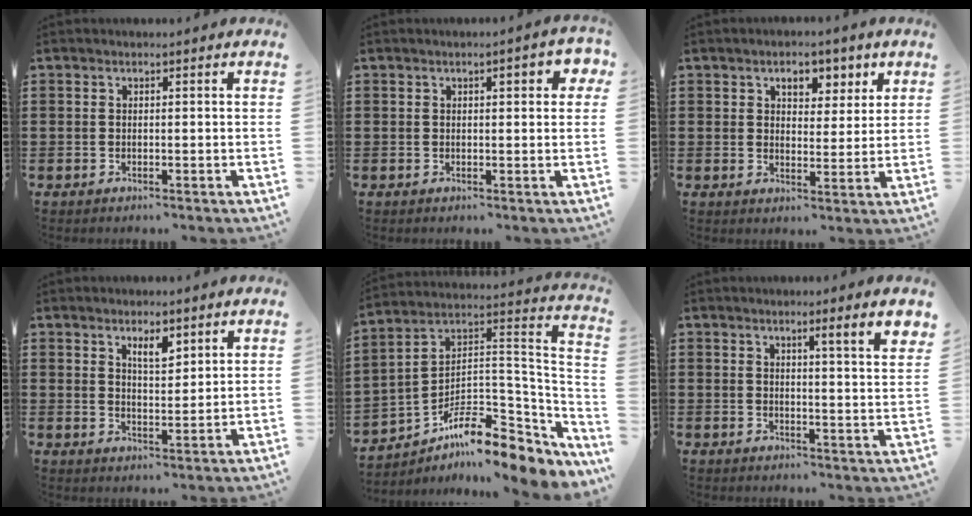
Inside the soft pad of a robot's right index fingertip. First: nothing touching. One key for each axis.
{"total": 2.7, "fx": 0.8, "fy": 0.7, "fz": 2.5, "tx": -0.033, "ty": 0.000, "tz": 0.007}
{"total": 4.7, "fx": 2.7, "fy": 3.0, "fz": 2.3, "tx": -0.038, "ty": 0.003, "tz": 0.039}
{"total": 3.3, "fx": 2.4, "fy": 1.0, "fz": 2.1, "tx": -0.037, "ty": 0.000, "tz": 0.041}
{"total": 9.5, "fx": -6.7, "fy": 3.8, "fz": 5.6, "tx": -0.097, "ty": 0.003, "tz": -0.125}
{"total": 3.0, "fx": 1.8, "fy": -0.6, "fz": 2.4, "tx": -0.044, "ty": -0.010, "tz": 0.024}